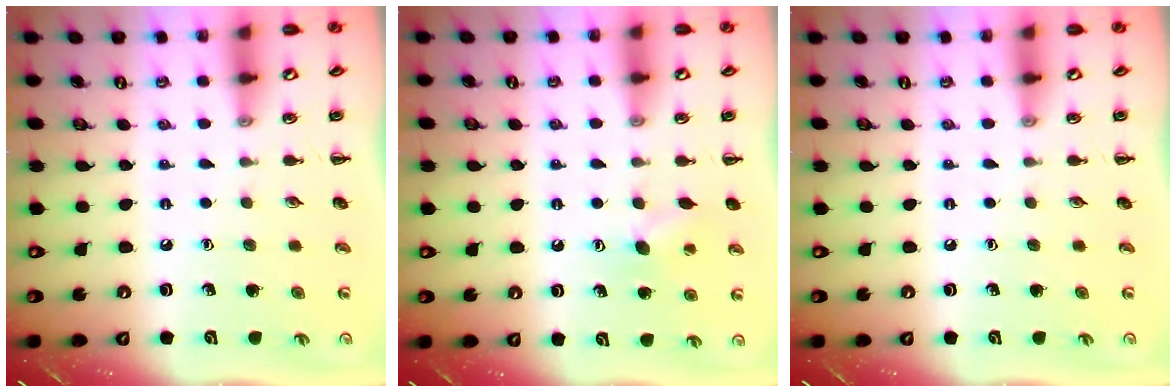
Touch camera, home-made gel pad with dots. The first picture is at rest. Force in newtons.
{"total": 6.8, "press": 6.6, "slide": 1.6}
{"total": 0.0}